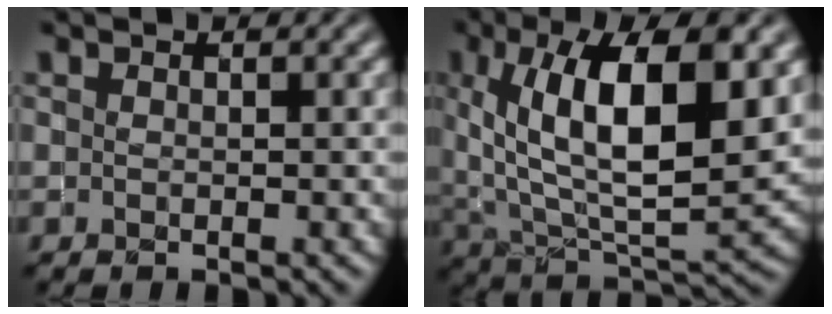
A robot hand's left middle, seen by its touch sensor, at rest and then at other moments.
{"total": 12.5, "force": [4.0, 5.2, 10.6], "torque": [-0.178, 0.003, 0.073]}